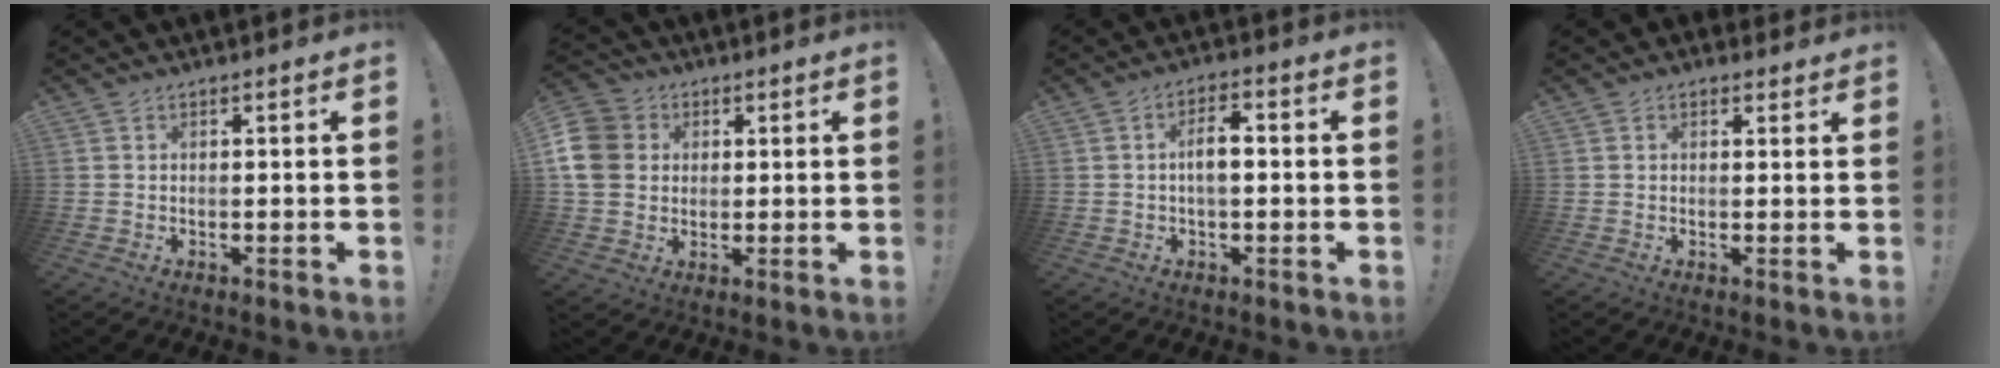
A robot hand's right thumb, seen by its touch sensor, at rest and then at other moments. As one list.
[{"total": 10.5, "force": [1.7, 9.2, 4.9], "torque": [-0.099, 0.001, 0.035]}, {"total": 6.0, "force": [-0.3, 2.4, 5.5], "torque": [-0.101, 0.010, -0.009]}, {"total": 1.8, "force": [1.0, 1.5, 0.3], "torque": [0.009, -0.002, 0.015]}]